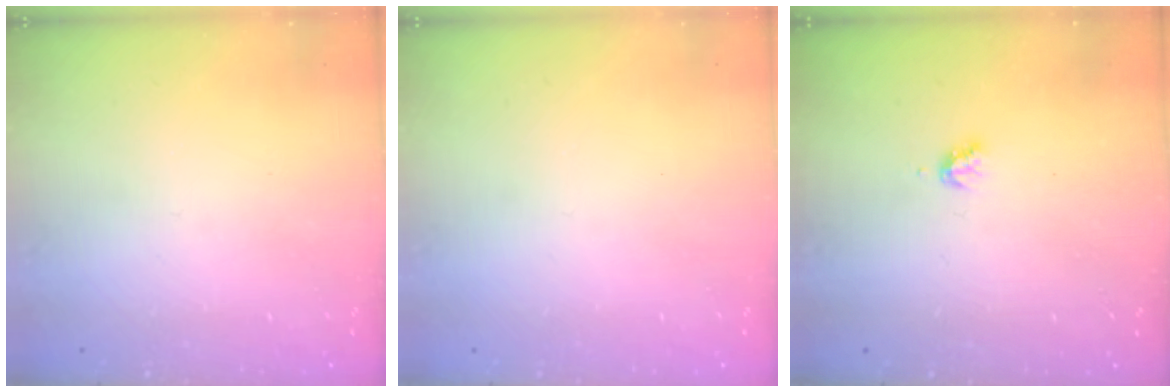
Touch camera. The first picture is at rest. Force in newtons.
{"total": 0.0}
{"total": 3.2, "press": 3.2, "slide": 0.4}